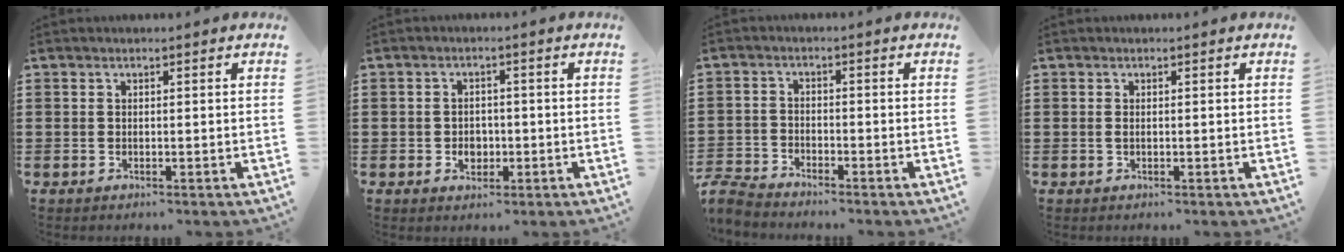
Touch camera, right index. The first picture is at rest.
{"total": 2.7, "force": [-0.7, 2.2, 1.4], "torque": [-0.032, 0.004, -0.015]}
{"total": 3.5, "force": [-3.4, 0.5, 0.3], "torque": [-0.024, -0.002, -0.076]}
{"total": 0.5, "force": [0.0, 0.0, 0.5], "torque": [-0.013, -0.005, 0.002]}